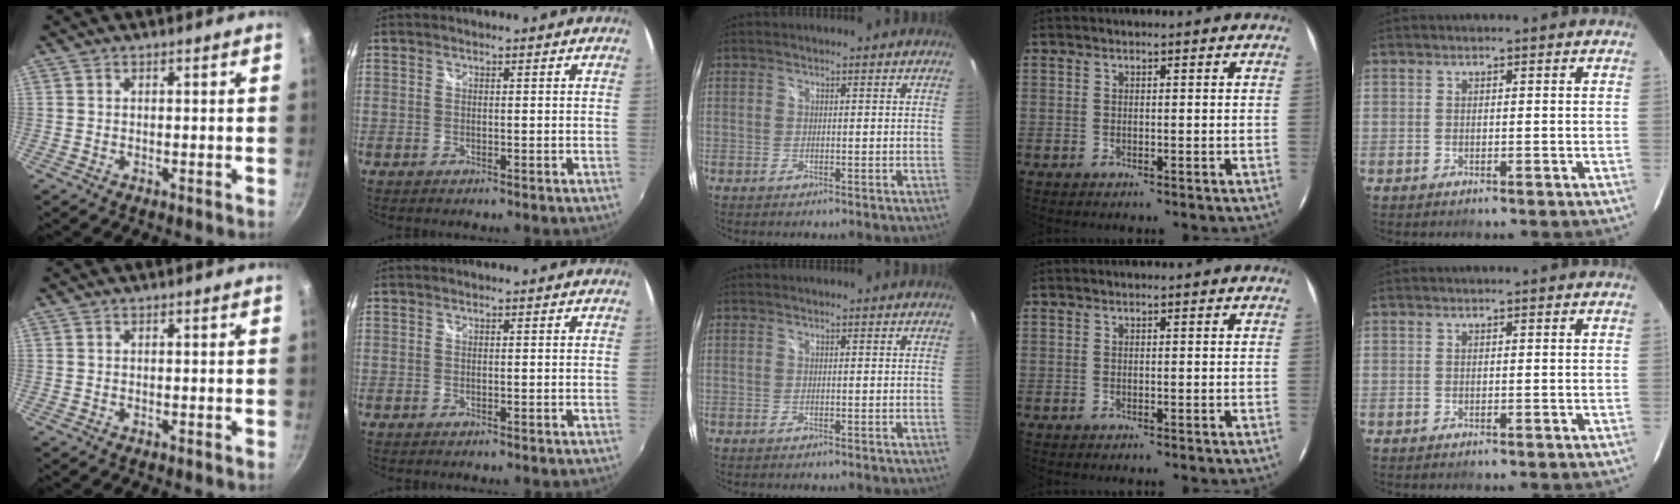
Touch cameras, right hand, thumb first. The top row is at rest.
{}